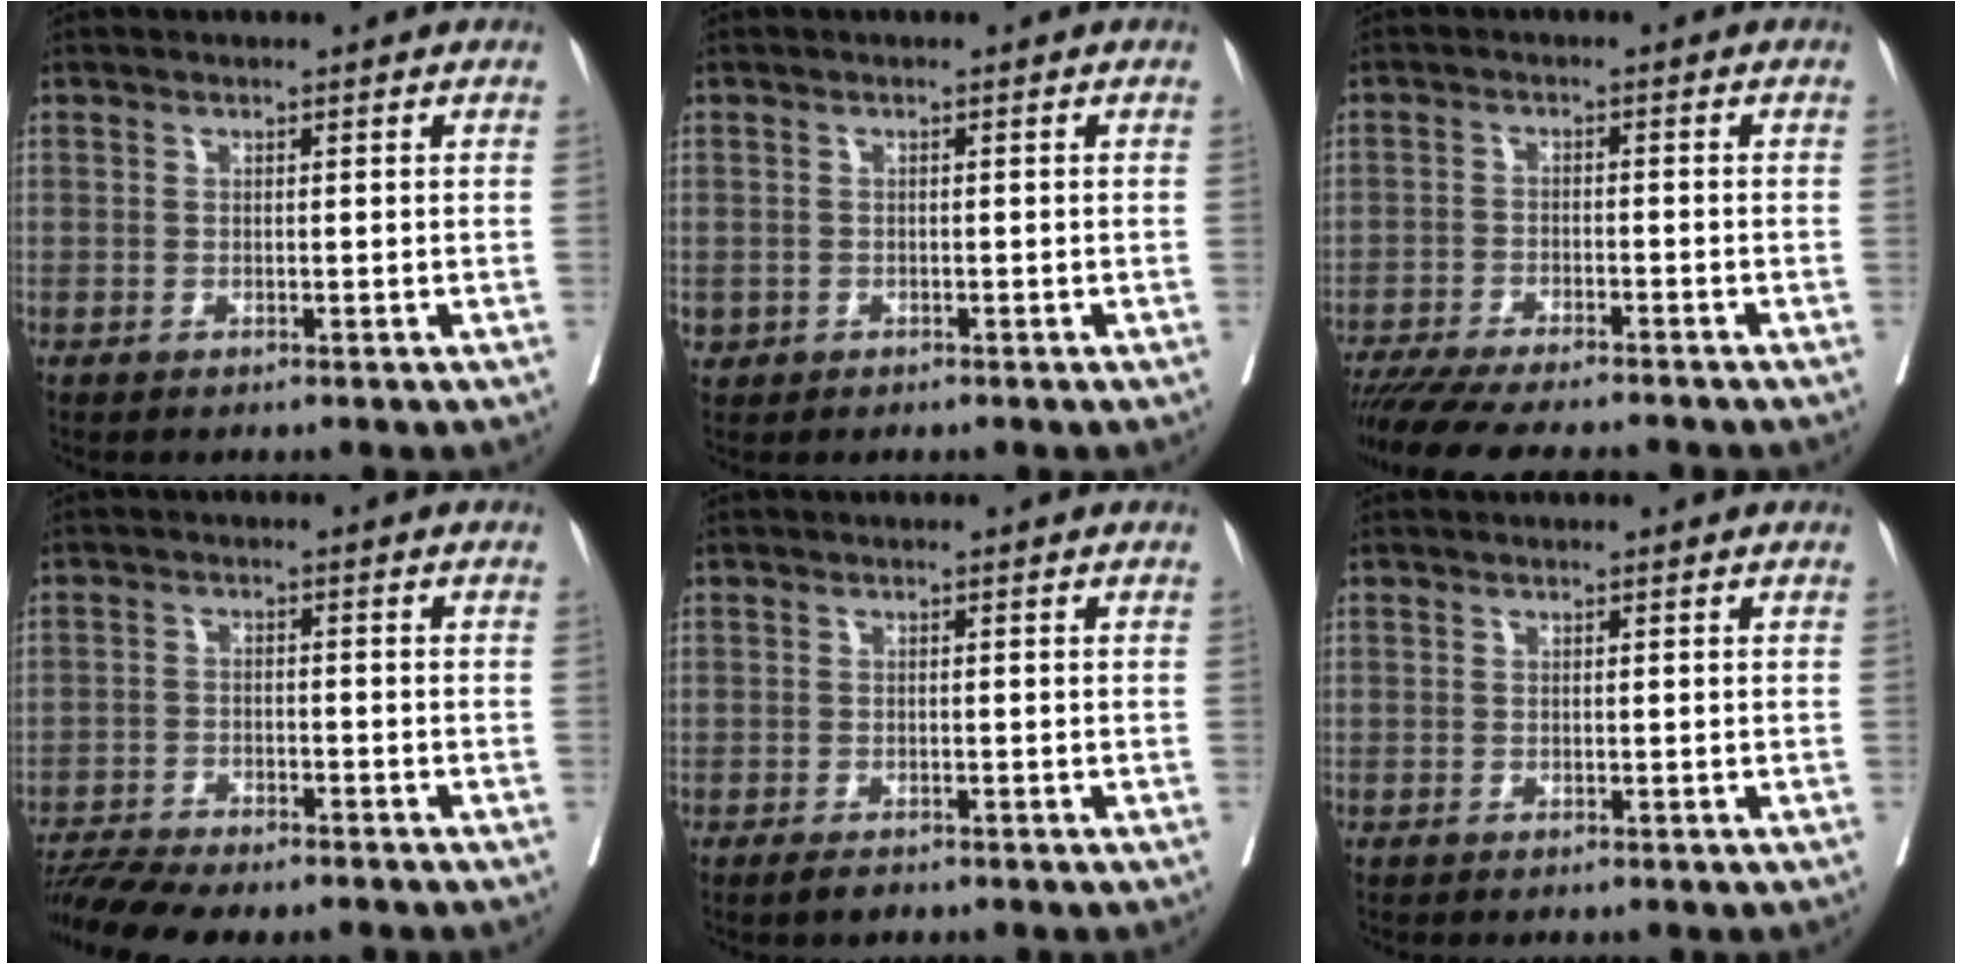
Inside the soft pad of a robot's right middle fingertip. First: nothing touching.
{"total": 1.0, "force": [-0.2, 1.0, 0.1], "torque": [0.000, 0.005, 0.002]}
{"total": 14.3, "force": [-12.7, 1.8, 6.4], "torque": [-0.101, -0.023, -0.185]}
{"total": 10.2, "force": [-9.3, 1.2, 4.0], "torque": [-0.061, 0.002, -0.144]}
{"total": 1.7, "force": [-1.3, 0.6, 0.9], "torque": [-0.017, -0.002, -0.017]}
{"total": 0.0}